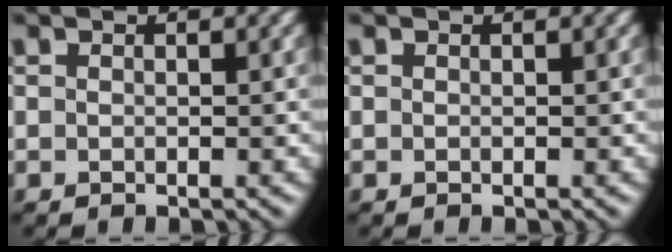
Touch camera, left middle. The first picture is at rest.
{"total": 0.0}